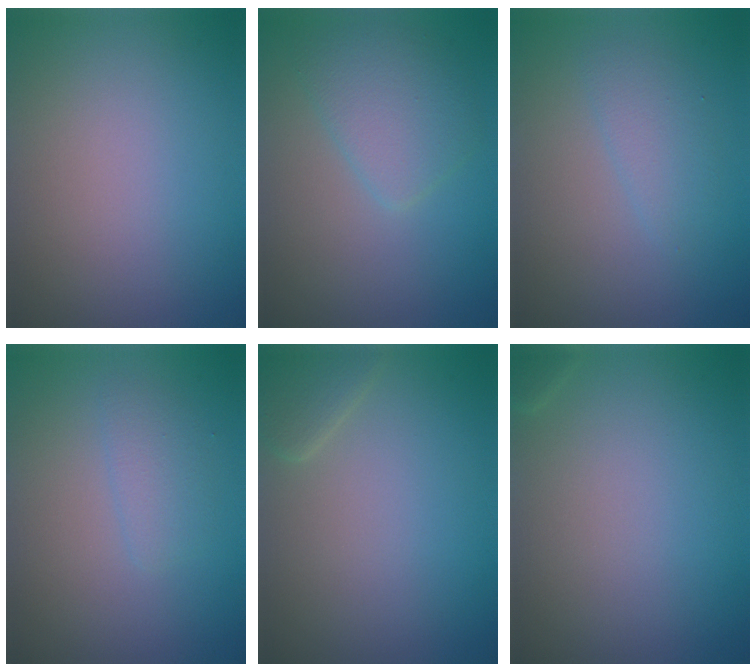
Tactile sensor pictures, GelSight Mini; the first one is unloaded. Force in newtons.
{"total": 3.5, "press": 3.5, "slide": 0.1}
{"total": 1.9, "press": 1.9, "slide": 0.1}
{"total": 1.5, "press": 1.5, "slide": 0.0}
{"total": 1.9, "press": 1.9, "slide": 0.1}
{"total": 0.6, "press": 0.6, "slide": 0.0}